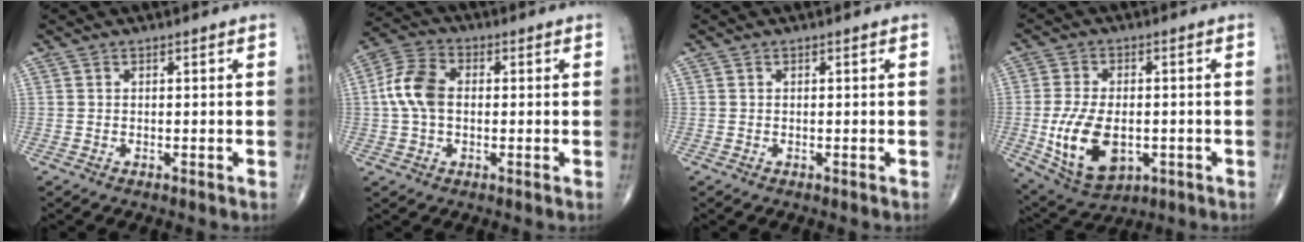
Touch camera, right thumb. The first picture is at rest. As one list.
[{"total": 8.7, "force": [0.3, 5.7, 6.6], "torque": [-0.135, 0.023, 0.000]}, {"total": 0.0}, {"total": 13.6, "force": [-2.7, 8.0, 10.6], "torque": [-0.188, -0.004, -0.030]}]